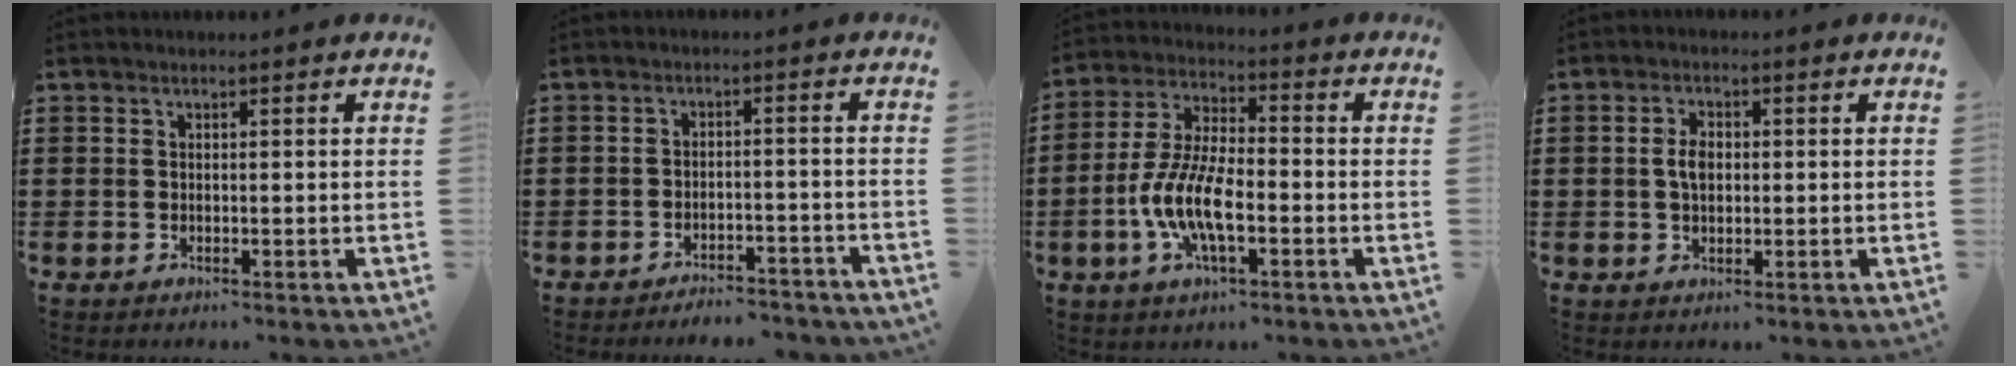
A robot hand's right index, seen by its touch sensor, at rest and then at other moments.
{"total": 3.4, "force": [-3.4, 0.2, 0.2], "torque": [-0.008, 0.002, -0.071]}
{"total": 9.7, "force": [-3.2, 3.7, 8.4], "torque": [-0.195, -0.009, -0.066]}
{"total": 3.5, "force": [0.2, 2.0, 2.9], "torque": [-0.066, 0.005, 0.000]}